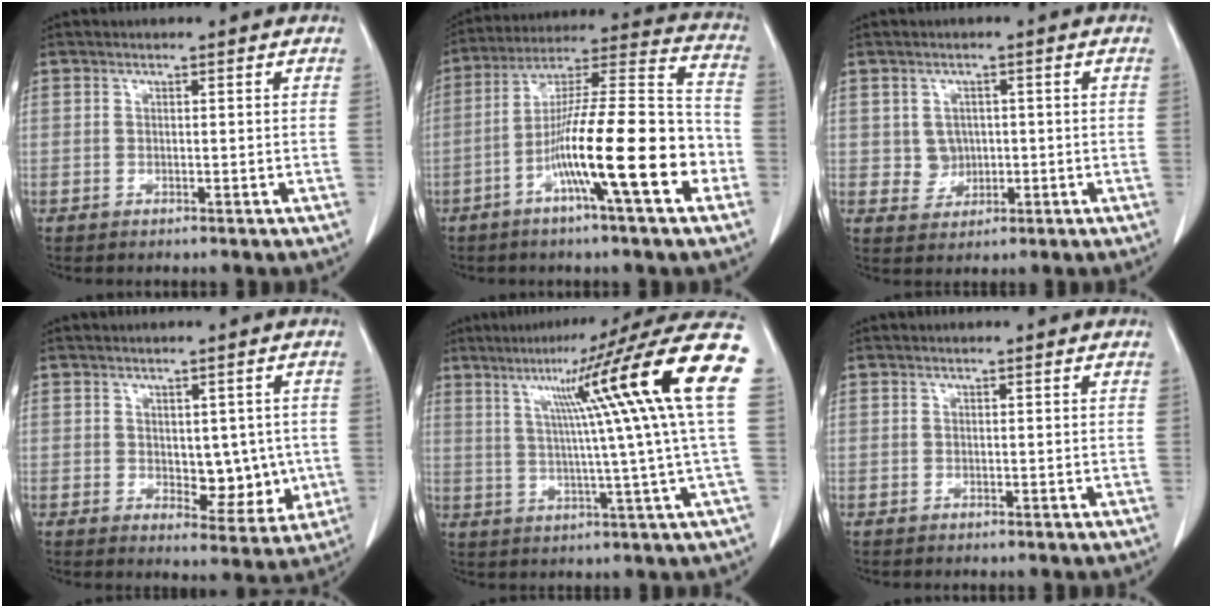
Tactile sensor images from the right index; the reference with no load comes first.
{"total": 18.4, "force": [-6.7, 1.2, 17.1], "torque": [-0.283, 0.003, -0.115]}
{"total": 3.2, "force": [0.1, 3.0, 1.2], "torque": [-0.015, 0.003, 0.009]}
{"total": 6.9, "force": [-0.2, 3.8, 5.7], "torque": [-0.058, -0.003, 0.010]}
{"total": 20.0, "force": [6.5, -2.2, 18.8], "torque": [-0.246, 0.028, 0.085]}
{"total": 0.0}